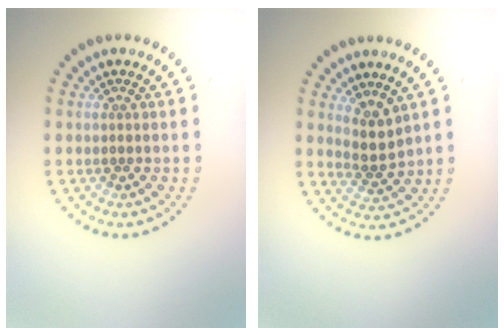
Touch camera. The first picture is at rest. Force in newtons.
{"total": 2.5, "press": 1.8, "slide": 1.8}